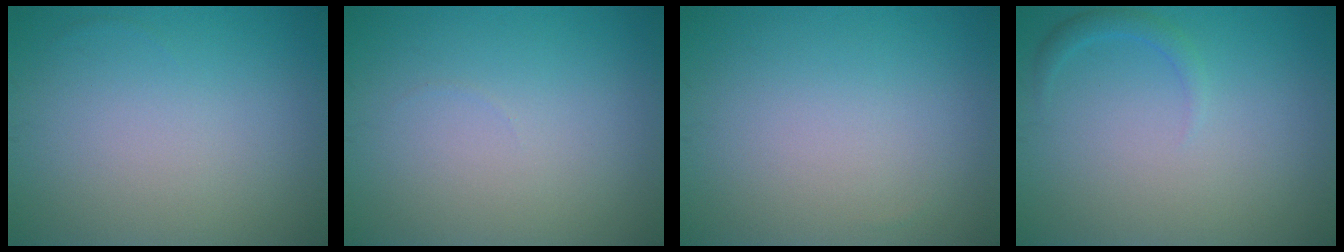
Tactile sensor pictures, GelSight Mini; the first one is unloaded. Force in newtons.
{"total": 0.0}
{"total": 0.0}
{"total": 1.2, "press": 1.2, "slide": 0.1}